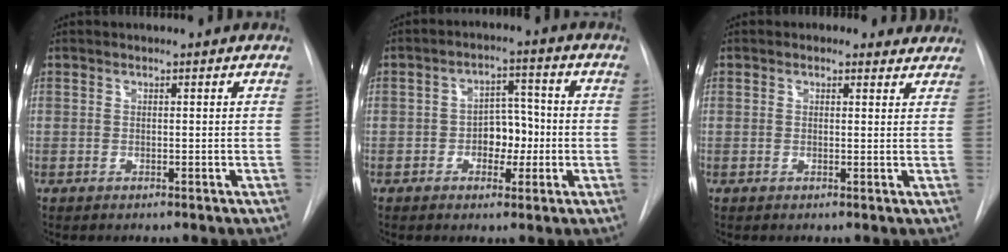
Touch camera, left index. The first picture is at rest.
{"total": 5.7, "force": [-1.2, 3.6, 4.2], "torque": [-0.059, 0.017, -0.018]}
{"total": 3.5, "force": [2.9, 1.9, 0.5], "torque": [0.005, 0.004, 0.018]}